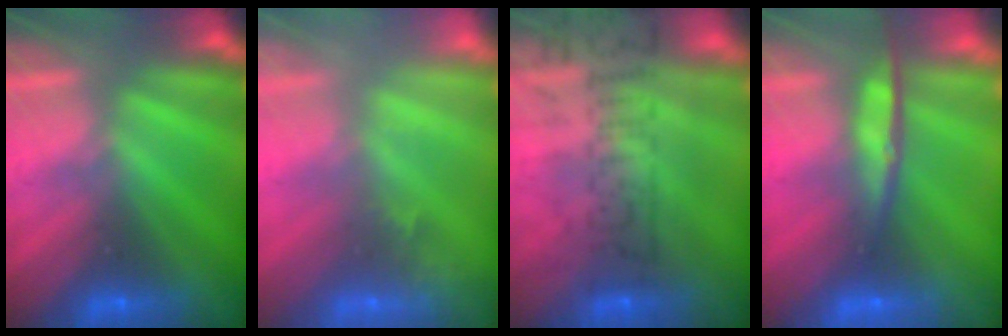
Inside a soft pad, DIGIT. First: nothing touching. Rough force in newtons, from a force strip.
{"total": 2.3}
{"total": 7.9}
{"total": 7.4}